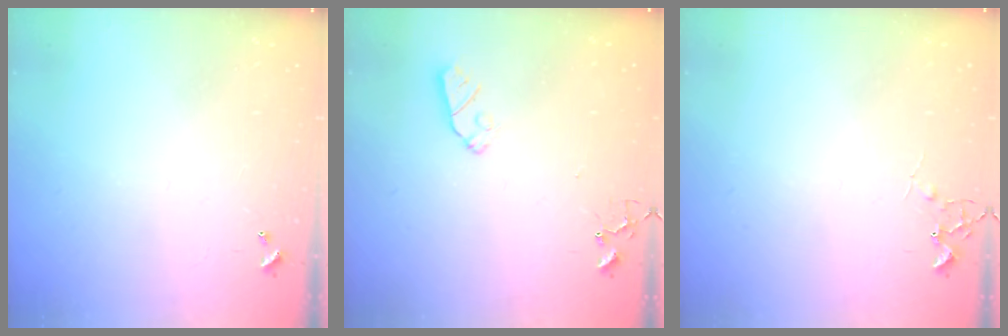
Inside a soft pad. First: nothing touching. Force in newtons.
{"total": 6.6, "press": 6.6, "slide": 0.2}
{"total": 5.4, "press": 5.3, "slide": 0.8}